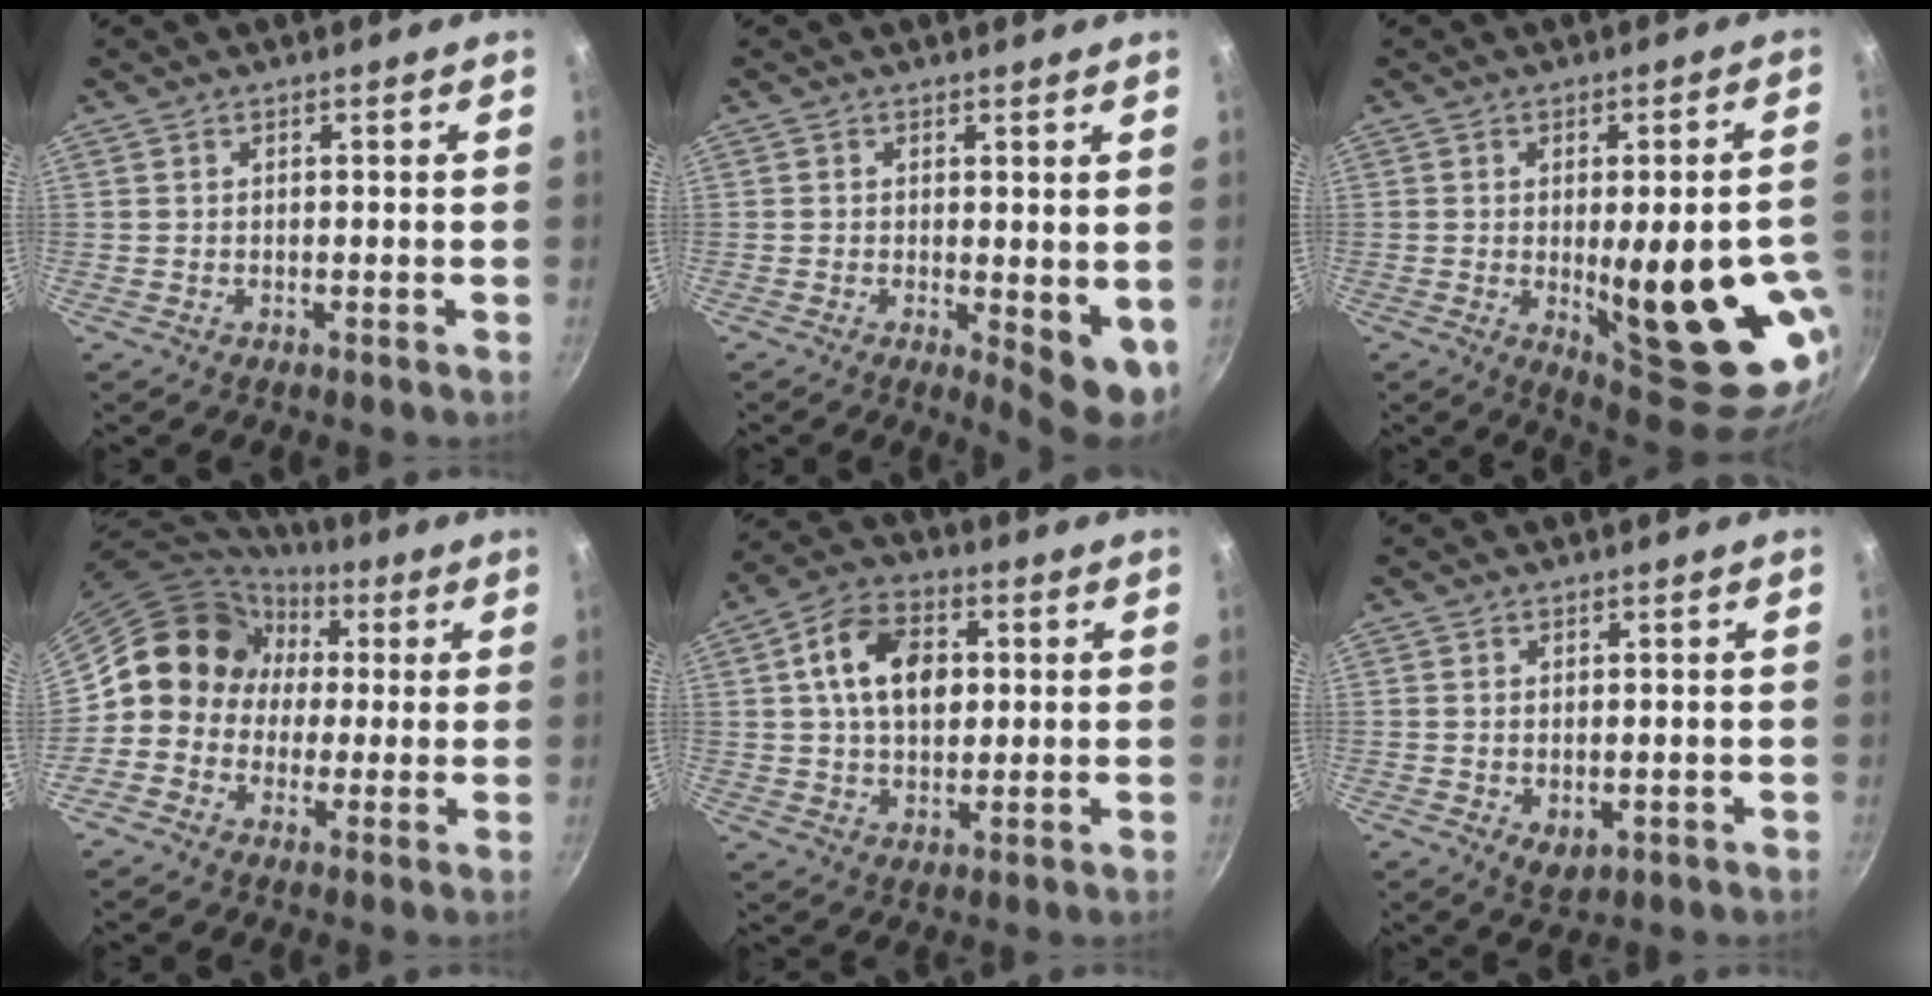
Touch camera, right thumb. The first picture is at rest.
{"total": 6.4, "force": [-0.1, 2.4, 5.9], "torque": [-0.072, -0.012, 0.003]}
{"total": 22.5, "force": [-3.6, 7.7, 20.8], "torque": [-0.235, -0.017, -0.026]}
{"total": 10.6, "force": [1.3, 9.9, 3.6], "torque": [-0.024, 0.028, -0.002]}
{"total": 12.5, "force": [2.4, 8.4, 8.9], "torque": [-0.133, 0.012, 0.029]}
{"total": 3.6, "force": [-0.5, 2.3, 2.7], "torque": [-0.041, -0.012, -0.003]}